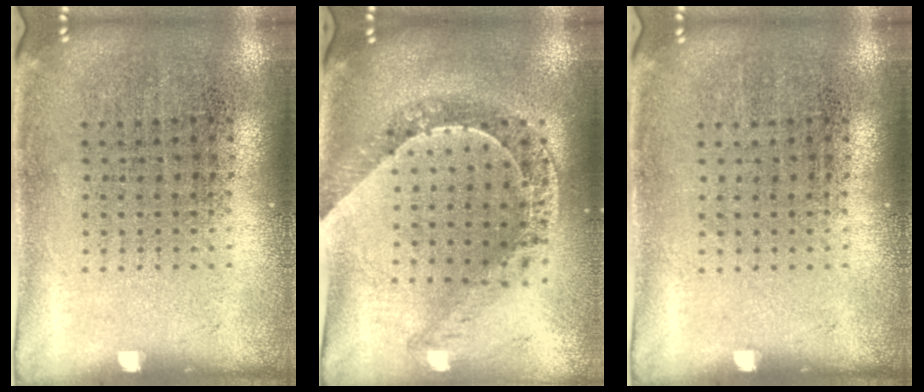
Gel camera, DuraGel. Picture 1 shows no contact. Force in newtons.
{"total": 1.1, "press": 1.1, "slide": 0.3}
{"total": 0.0}